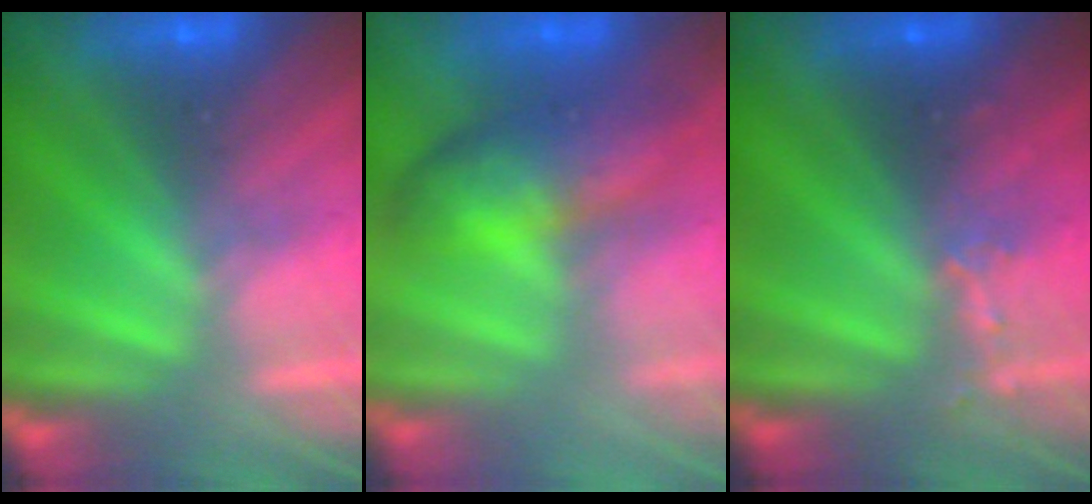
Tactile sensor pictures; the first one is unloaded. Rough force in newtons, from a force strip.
{"total": 8.1}
{"total": 2.6}